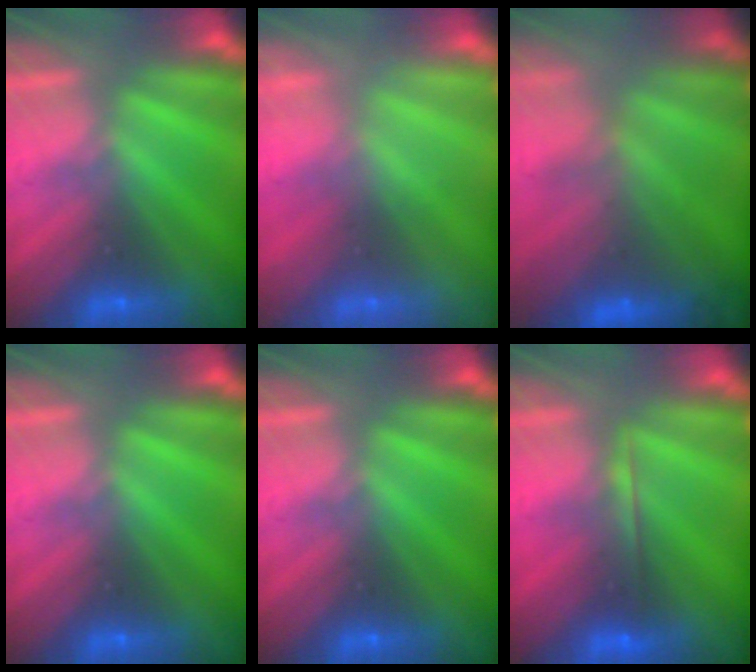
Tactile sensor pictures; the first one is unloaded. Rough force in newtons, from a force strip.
{"total": 2.2}
{"total": 11.1}
{"total": 0.0}
{"total": 0.0}
{"total": 2.0}